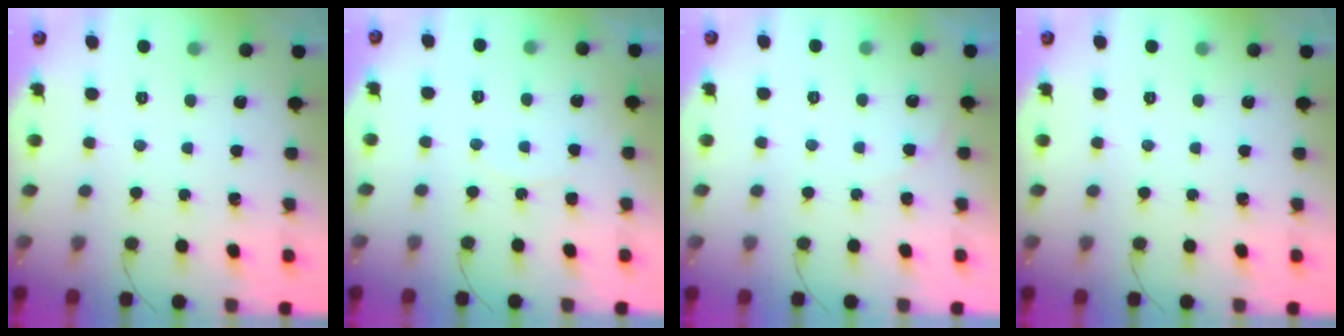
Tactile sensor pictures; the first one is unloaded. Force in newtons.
{"total": 3.4, "press": 3.4, "slide": 0.4}
{"total": 3.5, "press": 3.5, "slide": 0.2}
{"total": 0.0}